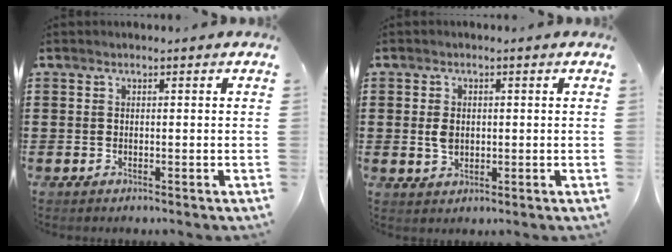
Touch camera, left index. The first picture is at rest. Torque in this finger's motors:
{"motor_torque": [0.82, 0.70, 0.36, 0.08]}